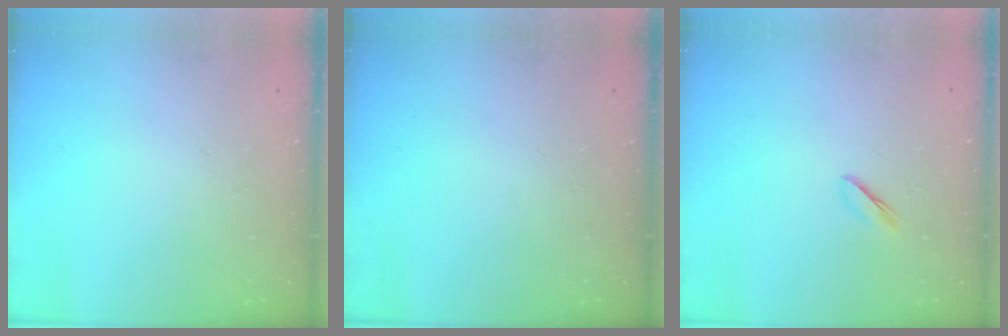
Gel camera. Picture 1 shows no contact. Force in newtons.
{"total": 0.0}
{"total": 2.5, "press": 2.4, "slide": 0.8}